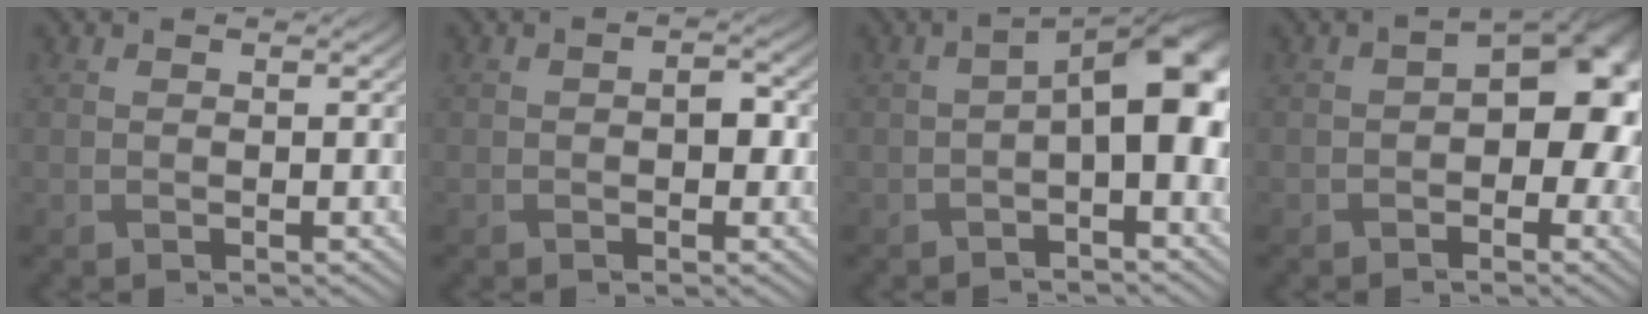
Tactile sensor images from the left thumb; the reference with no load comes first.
{"total": 1.8, "force": [-0.1, 1.1, 1.4], "torque": [-0.022, -0.003, -0.003]}
{"total": 6.7, "force": [-0.1, 2.5, 6.2], "torque": [-0.097, 0.003, -0.004]}
{"total": 9.0, "force": [-0.3, 5.6, 7.0], "torque": [-0.077, -0.006, -0.006]}